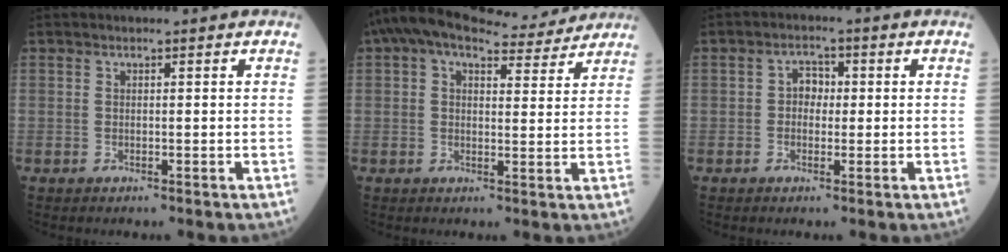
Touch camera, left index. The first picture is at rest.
{"total": 11.6, "force": [10.4, 3.0, 4.0], "torque": [-0.060, 0.029, 0.138]}
{"total": 2.8, "force": [-0.1, 2.1, 1.9], "torque": [-0.026, 0.010, -0.006]}